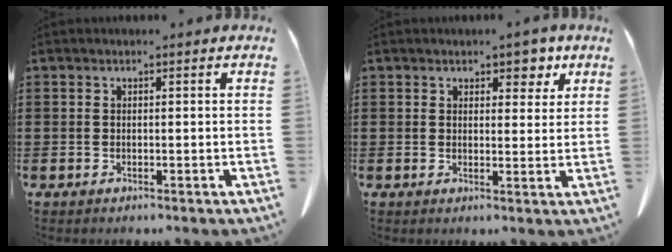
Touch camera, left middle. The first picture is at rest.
{"total": 4.3, "force": [3.3, 2.0, 2.0], "torque": [-0.015, -0.011, 0.053]}